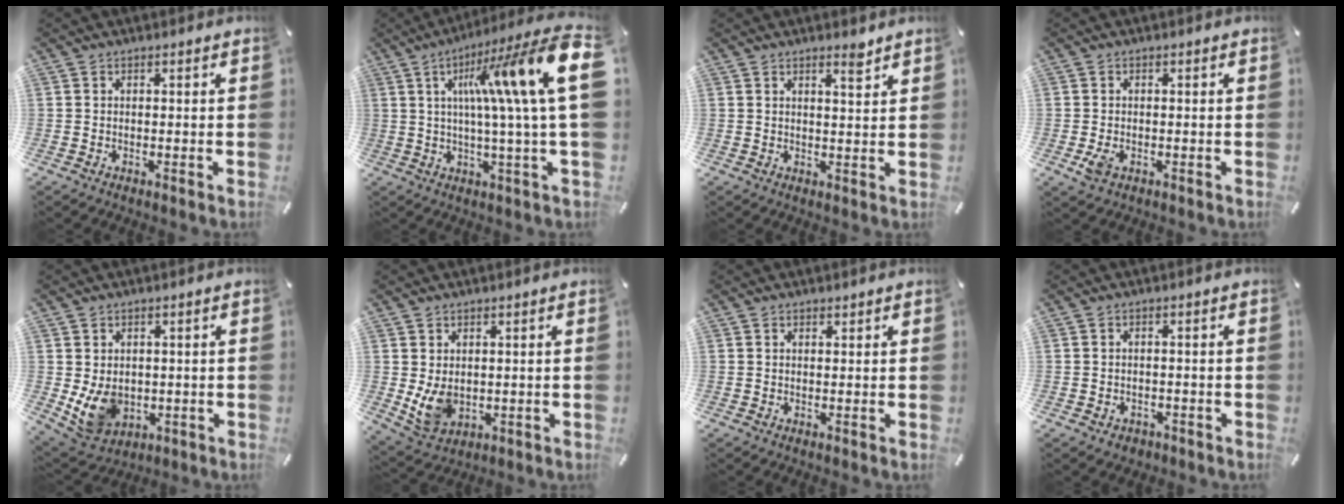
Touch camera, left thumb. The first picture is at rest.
{"total": 24.3, "force": [7.1, 3.1, 23.0], "torque": [-0.347, -0.045, 0.098]}
{"total": 3.2, "force": [2.6, 0.5, 1.8], "torque": [-0.015, -0.021, 0.042]}
{"total": 2.9, "force": [-0.9, 1.9, 2.0], "torque": [-0.054, -0.005, -0.018]}
{"total": 8.3, "force": [0.2, 7.0, 4.4], "torque": [-0.094, -0.008, 0.004]}
{"total": 6.7, "force": [1.1, 5.5, 3.7], "torque": [-0.078, -0.005, 0.022]}
{"total": 0.7, "force": [0.6, 0.4, 0.1], "torque": [-0.002, 0.002, 0.011]}
{"total": 1.8, "force": [-0.9, 1.5, 0.4], "torque": [-0.014, 0.003, -0.022]}